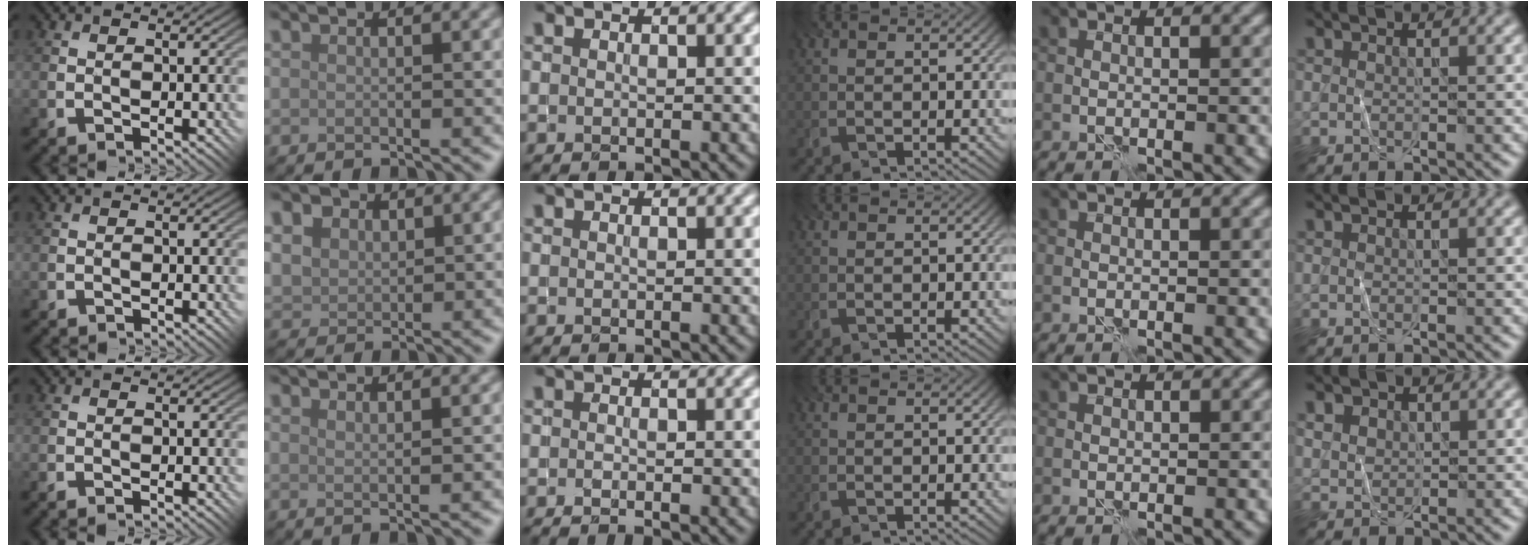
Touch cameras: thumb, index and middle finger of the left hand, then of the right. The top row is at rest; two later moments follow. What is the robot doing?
{"motion": "fold", "object": "shorts"}